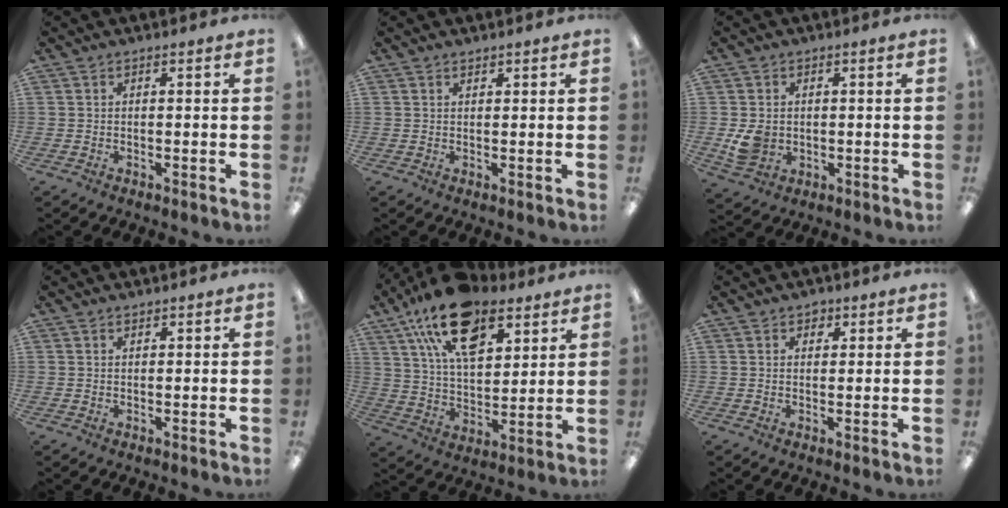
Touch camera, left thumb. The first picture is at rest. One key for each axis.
{"total": 0.9, "fx": 0.8, "fy": 0.3, "fz": 0.2, "tx": -0.004, "ty": 0.000, "tz": 0.016}
{"total": 5.5, "fx": -0.1, "fy": 4.7, "fz": 2.9, "tx": -0.050, "ty": 0.000, "tz": -0.002}
{"total": 0.6, "fx": 0.6, "fy": 0.2, "fz": 0.1, "tx": -0.003, "ty": 0.000, "tz": 0.011}
{"total": 20.2, "fx": 11.9, "fy": 10.6, "fz": 12.3, "tx": -0.211, "ty": -0.046, "tz": 0.212}
{"total": 1.9, "fx": 1.3, "fy": 1.4, "fz": 0.5, "tx": 0.005, "ty": -0.005, "tz": 0.020}